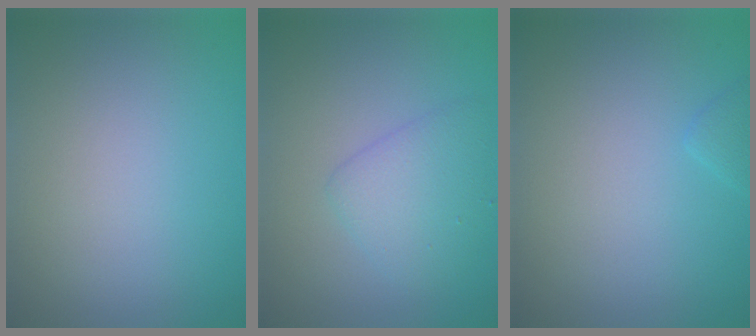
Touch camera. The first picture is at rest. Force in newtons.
{"total": 3.0, "press": 3.0, "slide": 0.1}
{"total": 0.8, "press": 0.8, "slide": 0.1}